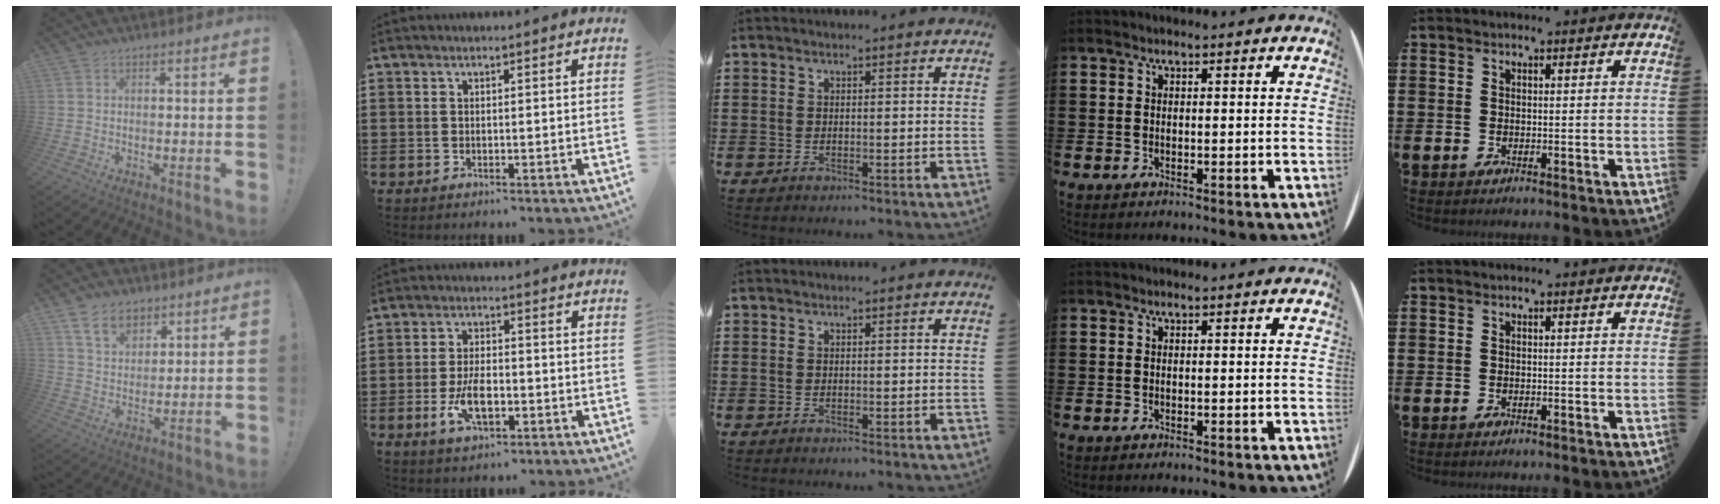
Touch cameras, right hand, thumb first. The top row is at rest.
{"thumb": {"total": 9.9, "force": [6.4, 6.3, 4.2], "torque": [-0.072, -0.028, 0.124]}, "index": {"total": 6.4, "force": [-1.9, 3.0, 5.3], "torque": [-0.115, -0.001, -0.037]}}